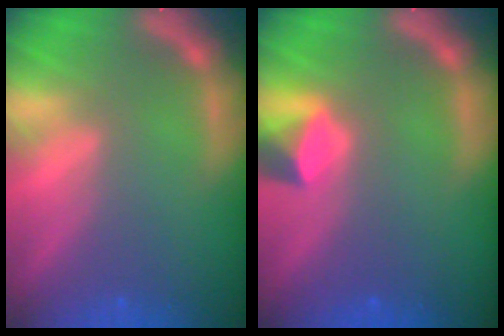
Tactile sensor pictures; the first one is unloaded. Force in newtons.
{"total": 2.4}